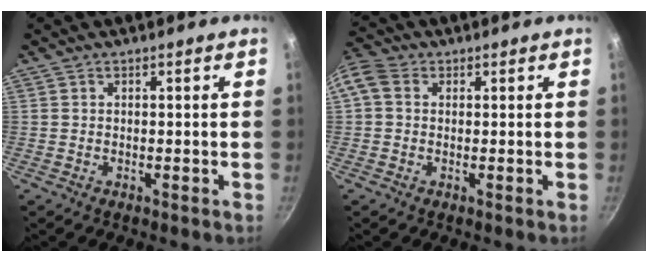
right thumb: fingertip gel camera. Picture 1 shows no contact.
{"total": 6.8, "force": [1.3, 5.5, 3.8], "torque": [-0.092, 0.023, 0.010]}